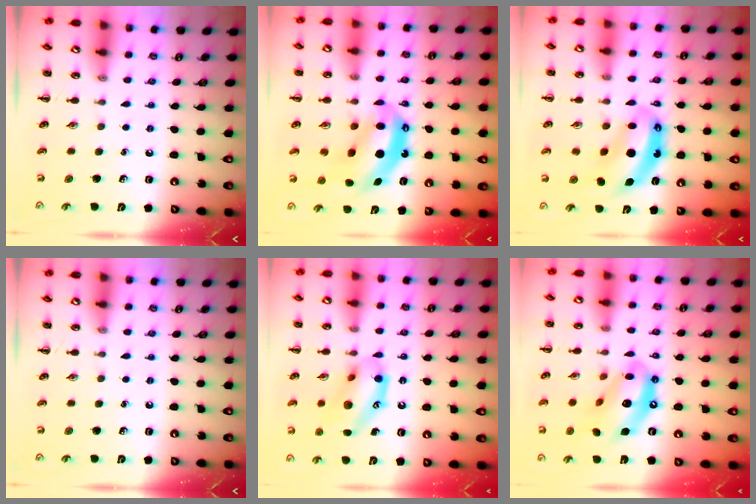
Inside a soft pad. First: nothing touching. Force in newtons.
{"total": 9.9, "press": 9.6, "slide": 2.4}
{"total": 8.6, "press": 8.3, "slide": 2.2}
{"total": 0.0}
{"total": 14.8, "press": 14.6, "slide": 2.3}
{"total": 15.5, "press": 14.9, "slide": 3.9}